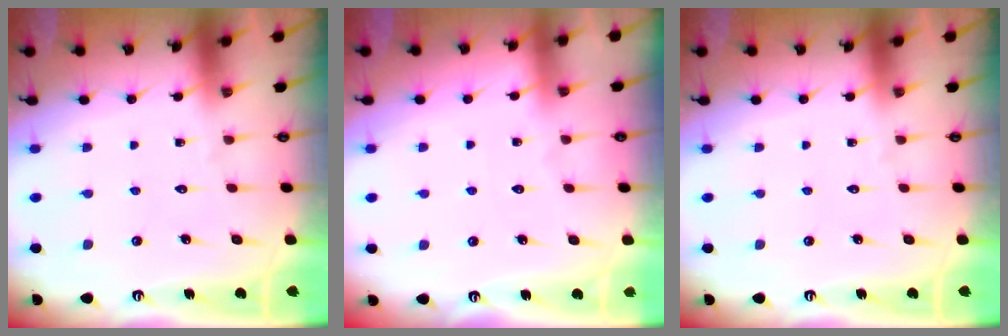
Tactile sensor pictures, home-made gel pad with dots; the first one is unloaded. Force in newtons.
{"total": 2.3, "press": 2.3, "slide": 0.4}
{"total": 0.0}